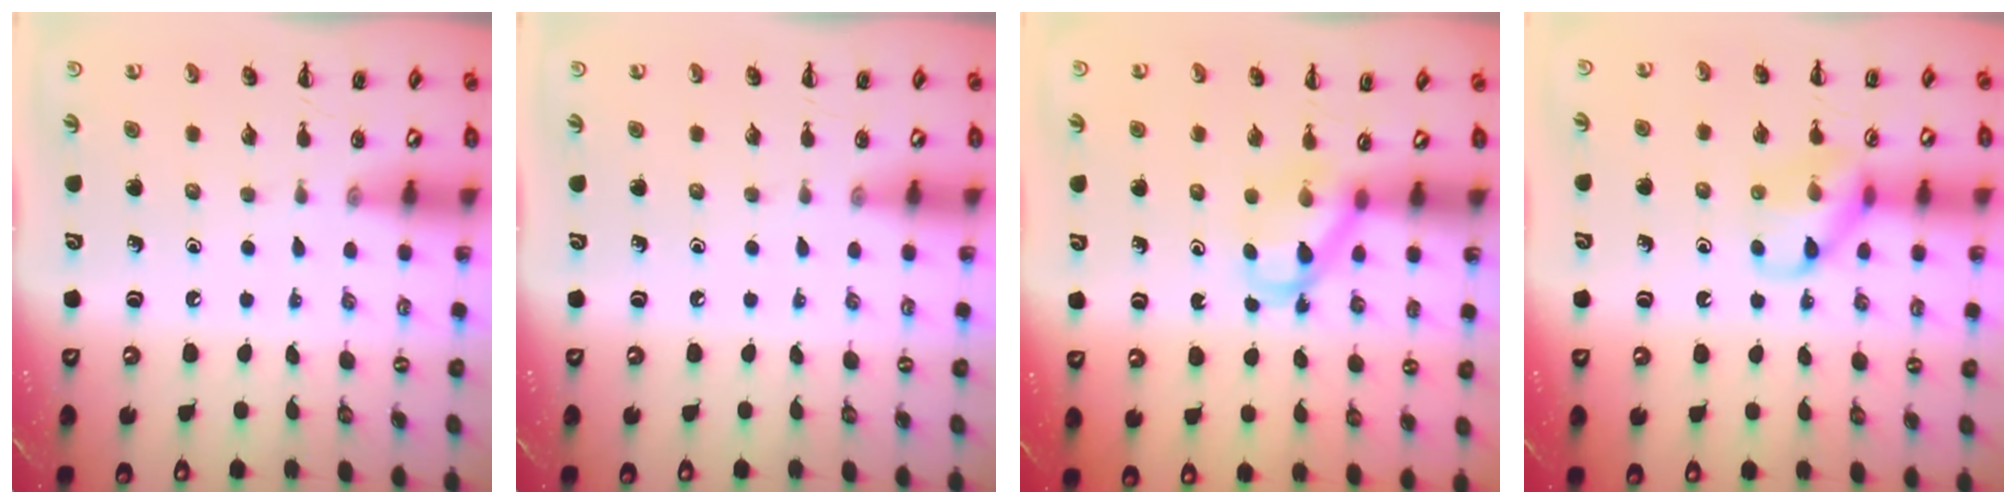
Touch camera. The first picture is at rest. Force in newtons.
{"total": 0.0}
{"total": 4.1, "press": 4.0, "slide": 0.7}
{"total": 11.0, "press": 11.0, "slide": 0.3}